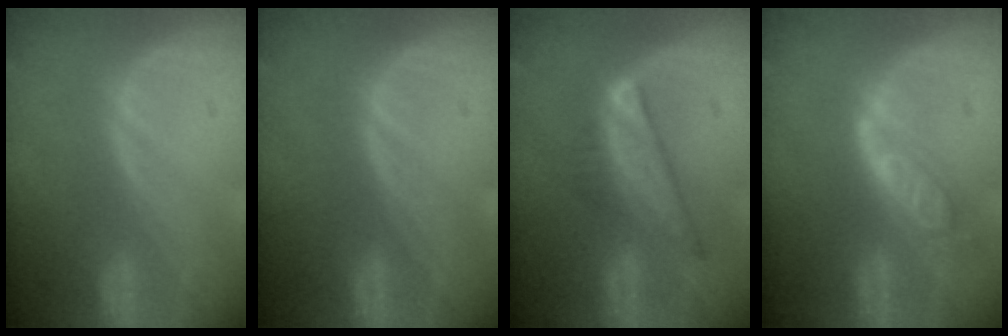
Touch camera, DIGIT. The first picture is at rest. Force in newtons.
{"total": 0.0}
{"total": 7.9, "press": 6.7, "slide": 4.3}
{"total": 6.2, "press": 5.5, "slide": 2.8}